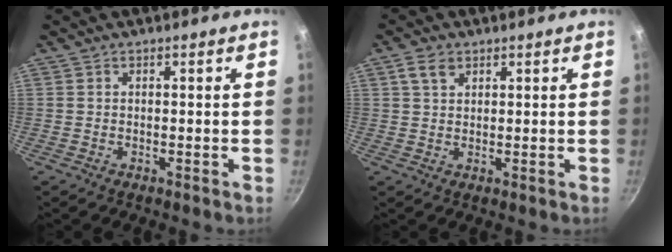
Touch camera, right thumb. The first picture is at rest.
{"total": 3.5, "force": [1.8, 2.3, 2.0], "torque": [-0.030, 0.000, 0.035]}